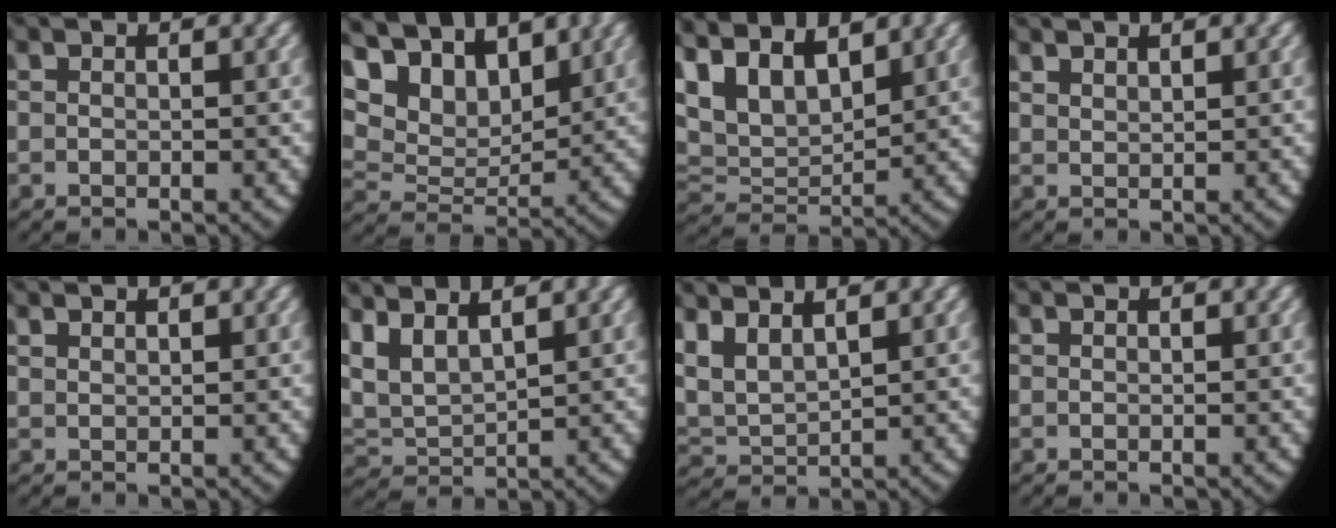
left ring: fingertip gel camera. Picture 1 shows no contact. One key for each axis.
{"total": 11.6, "fx": 4.3, "fy": 8.6, "fz": 6.5, "tx": -0.148, "ty": -0.007, "tz": 0.066}
{"total": 10.9, "fx": 2.9, "fy": 8.6, "fz": 6.1, "tx": -0.149, "ty": -0.021, "tz": 0.049}
{"total": 1.5, "fx": 1.4, "fy": -0.2, "fz": 0.0, "tx": -0.001, "ty": -0.003, "tz": 0.034}
{"total": 1.1, "fx": 1.0, "fy": -0.3, "fz": 0.0, "tx": 0.002, "ty": -0.003, "tz": 0.026}
{"total": 7.7, "fx": 2.2, "fy": 6.2, "fz": 4.0, "tx": -0.121, "ty": -0.009, "tz": 0.034}
{"total": 7.0, "fx": 2.3, "fy": 5.6, "fz": 3.5, "tx": -0.111, "ty": -0.004, "tz": 0.038}
{"total": 0.0}